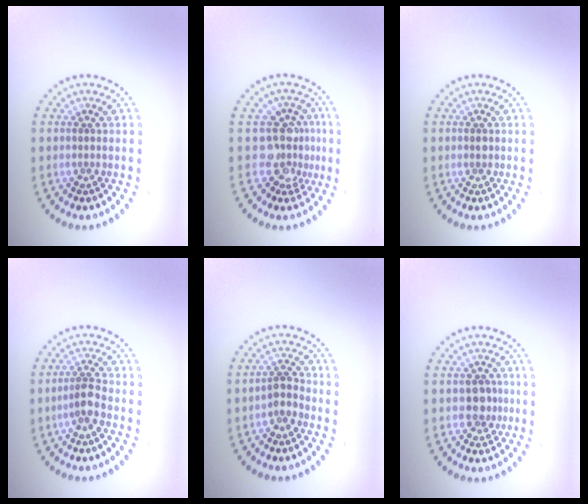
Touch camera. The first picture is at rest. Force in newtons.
{"total": 3.6, "press": 2.7, "slide": 2.3}
{"total": 0.7, "press": 0.7, "slide": 0.1}
{"total": 2.1, "press": 1.7, "slide": 1.2}
{"total": 1.8, "press": 1.5, "slide": 1.1}
{"total": 2.0, "press": 1.7, "slide": 1.0}